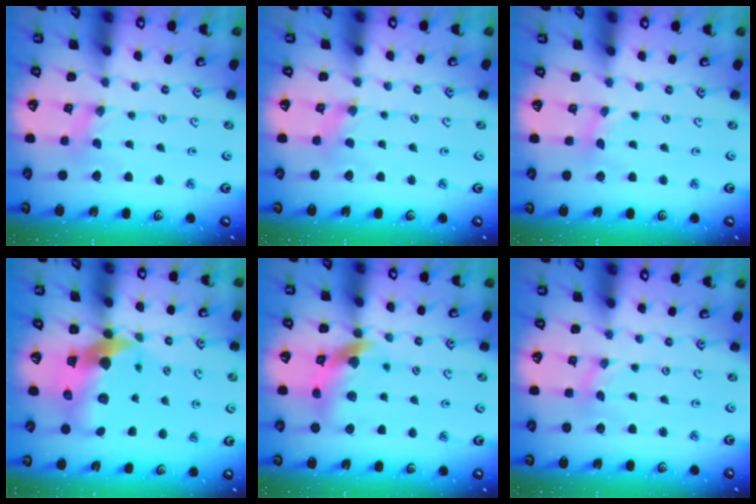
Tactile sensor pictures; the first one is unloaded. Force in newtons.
{"total": 0.9, "press": 0.8, "slide": 0.3}
{"total": 0.9, "press": 0.9, "slide": 0.2}
{"total": 13.9, "press": 13.7, "slide": 2.1}
{"total": 11.4, "press": 11.2, "slide": 1.7}
{"total": 0.0}